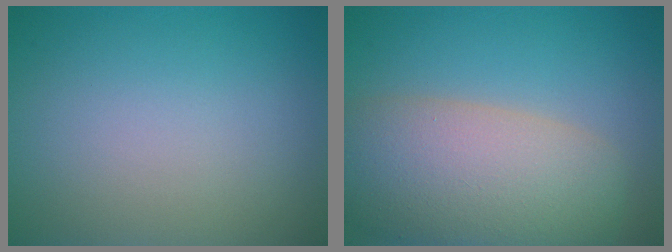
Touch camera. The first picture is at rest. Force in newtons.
{"total": 9.7, "press": 9.7, "slide": 0.6}